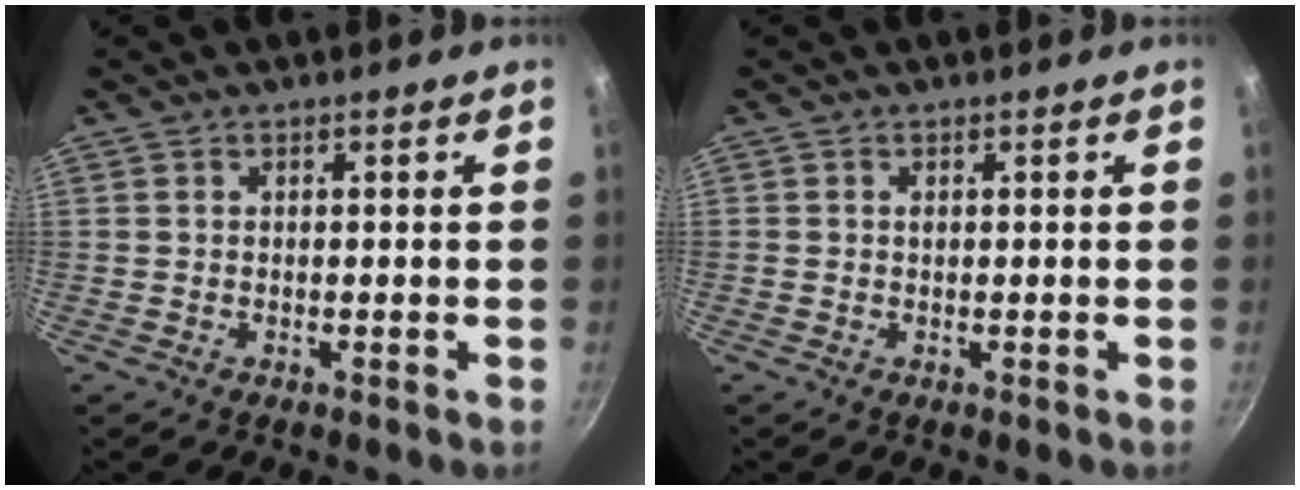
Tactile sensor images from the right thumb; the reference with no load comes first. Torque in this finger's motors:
{"motor_torque": [-0.01, 0.27, 0.50, -0.08, 0.06]}